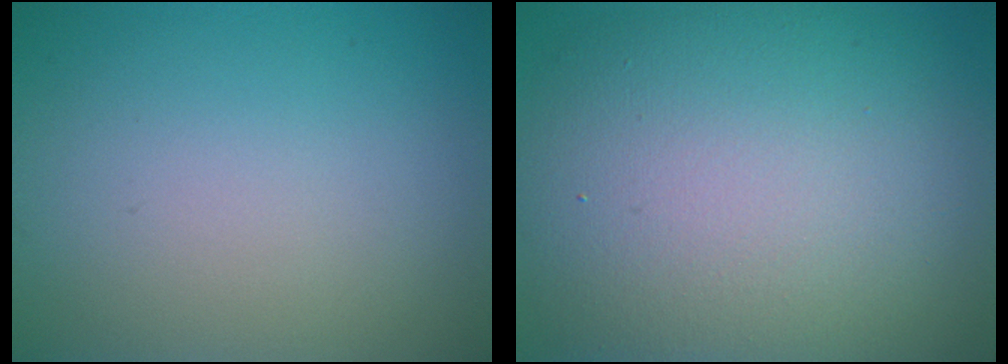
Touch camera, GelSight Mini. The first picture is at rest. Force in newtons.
{"total": 14.4, "press": 14.4, "slide": 0.5}